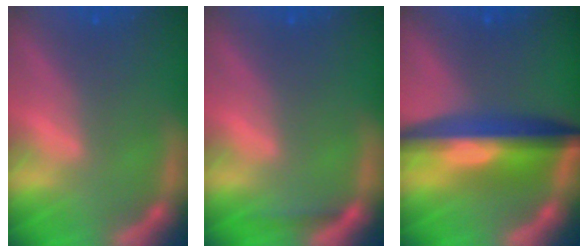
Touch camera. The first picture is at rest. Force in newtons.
{"total": 0.9}
{"total": 9.0}